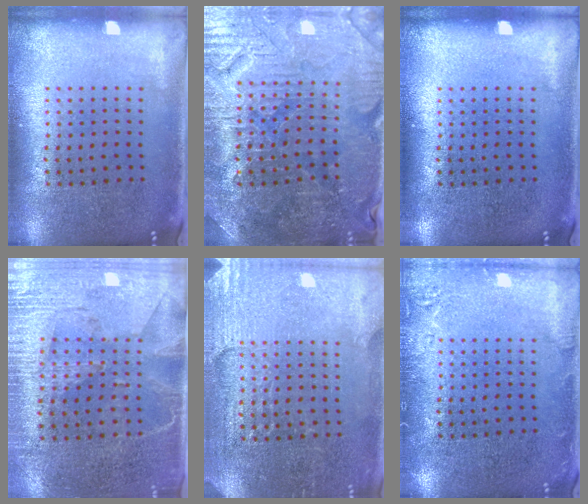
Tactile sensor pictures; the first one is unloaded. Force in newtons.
{"total": 3.6, "press": 3.6, "slide": 0.4}
{"total": 0.0}
{"total": 3.0, "press": 2.7, "slide": 1.3}
{"total": 2.9, "press": 2.9, "slide": 0.2}
{"total": 1.9, "press": 1.8, "slide": 0.3}